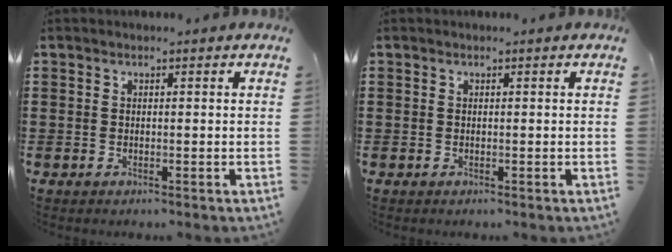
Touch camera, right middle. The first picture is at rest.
{"total": 0.0}